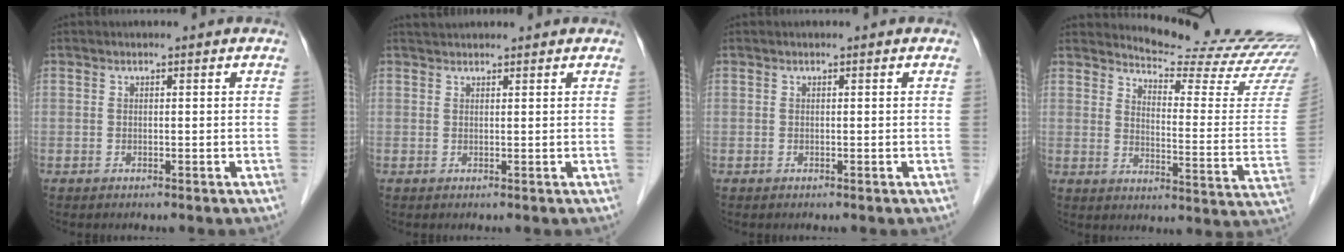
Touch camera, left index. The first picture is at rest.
{"total": 2.2, "force": [2.1, 0.3, 0.4], "torque": [-0.008, 0.027, 0.038]}
{"total": 0.0}
{"total": 19.3, "force": [18.8, -0.4, 4.3], "torque": [-0.064, -0.140, 0.219]}